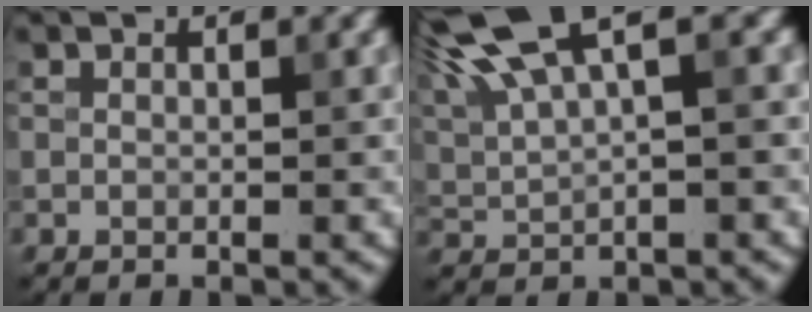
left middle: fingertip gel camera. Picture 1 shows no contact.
{"total": 8.9, "force": [5.5, 2.5, 6.5], "torque": [-0.145, 0.019, 0.106]}